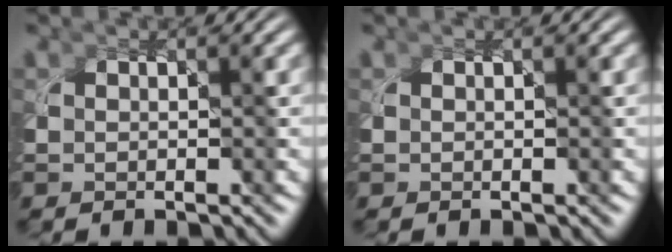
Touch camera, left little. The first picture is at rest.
{"total": 0.0}